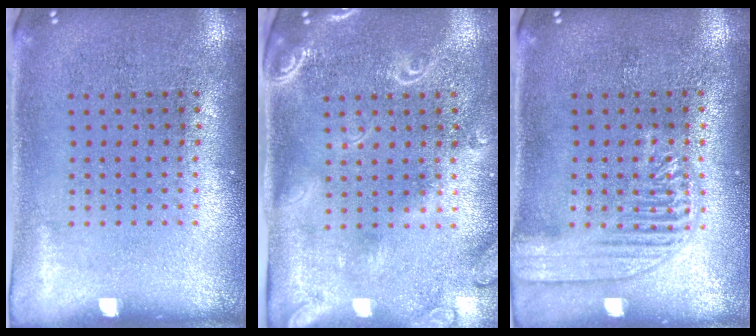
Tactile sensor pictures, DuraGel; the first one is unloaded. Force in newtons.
{"total": 2.3, "press": 1.9, "slide": 1.2}
{"total": 2.5, "press": 2.5, "slide": 0.3}